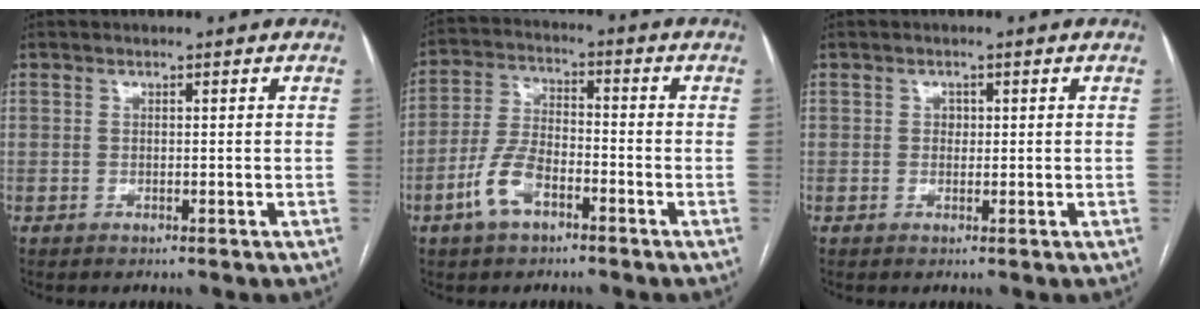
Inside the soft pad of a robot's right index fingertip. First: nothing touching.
{"total": 8.0, "force": [-4.1, 3.7, 5.8], "torque": [-0.135, 0.009, -0.080]}
{"total": 1.3, "force": [0.1, 1.1, 0.8], "torque": [-0.010, 0.005, 0.001]}